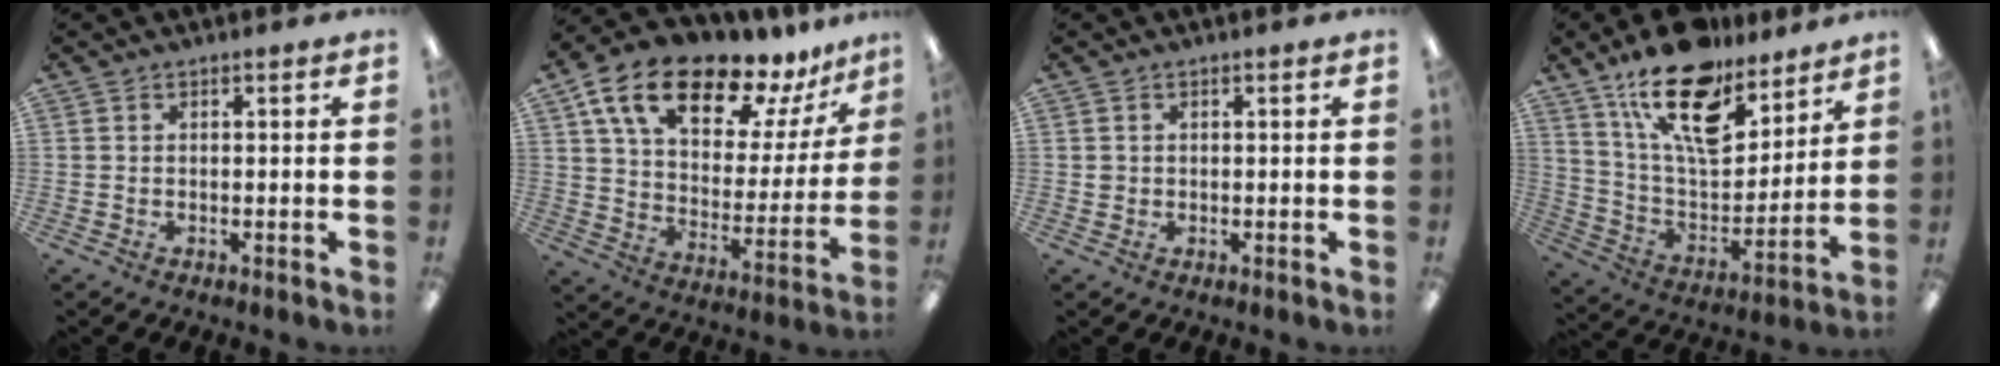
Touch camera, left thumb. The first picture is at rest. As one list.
[{"total": 19.4, "force": [14.4, 7.7, 10.4], "torque": [-0.189, -0.090, 0.249]}, {"total": 1.1, "force": [0.1, 1.1, 0.0], "torque": [-0.002, 0.004, 0.001]}, {"total": 20.2, "force": [13.9, 9.2, 11.4], "torque": [-0.195, -0.082, 0.245]}]